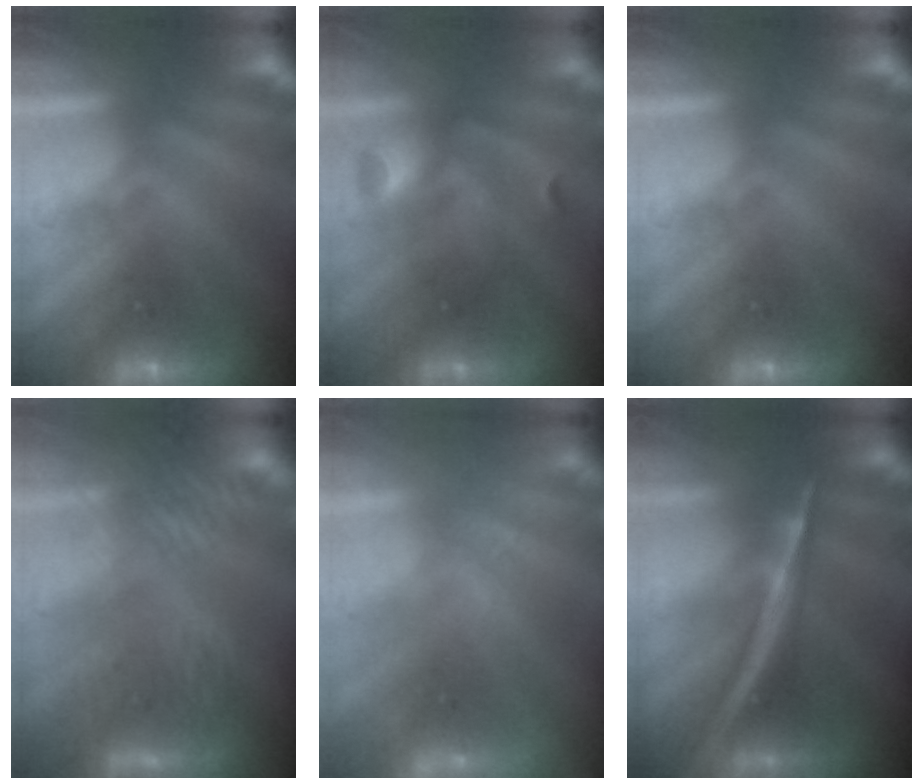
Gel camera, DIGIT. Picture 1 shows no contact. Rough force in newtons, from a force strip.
{"total": 2.8}
{"total": 0.0}
{"total": 4.9}
{"total": 2.3}
{"total": 2.6}